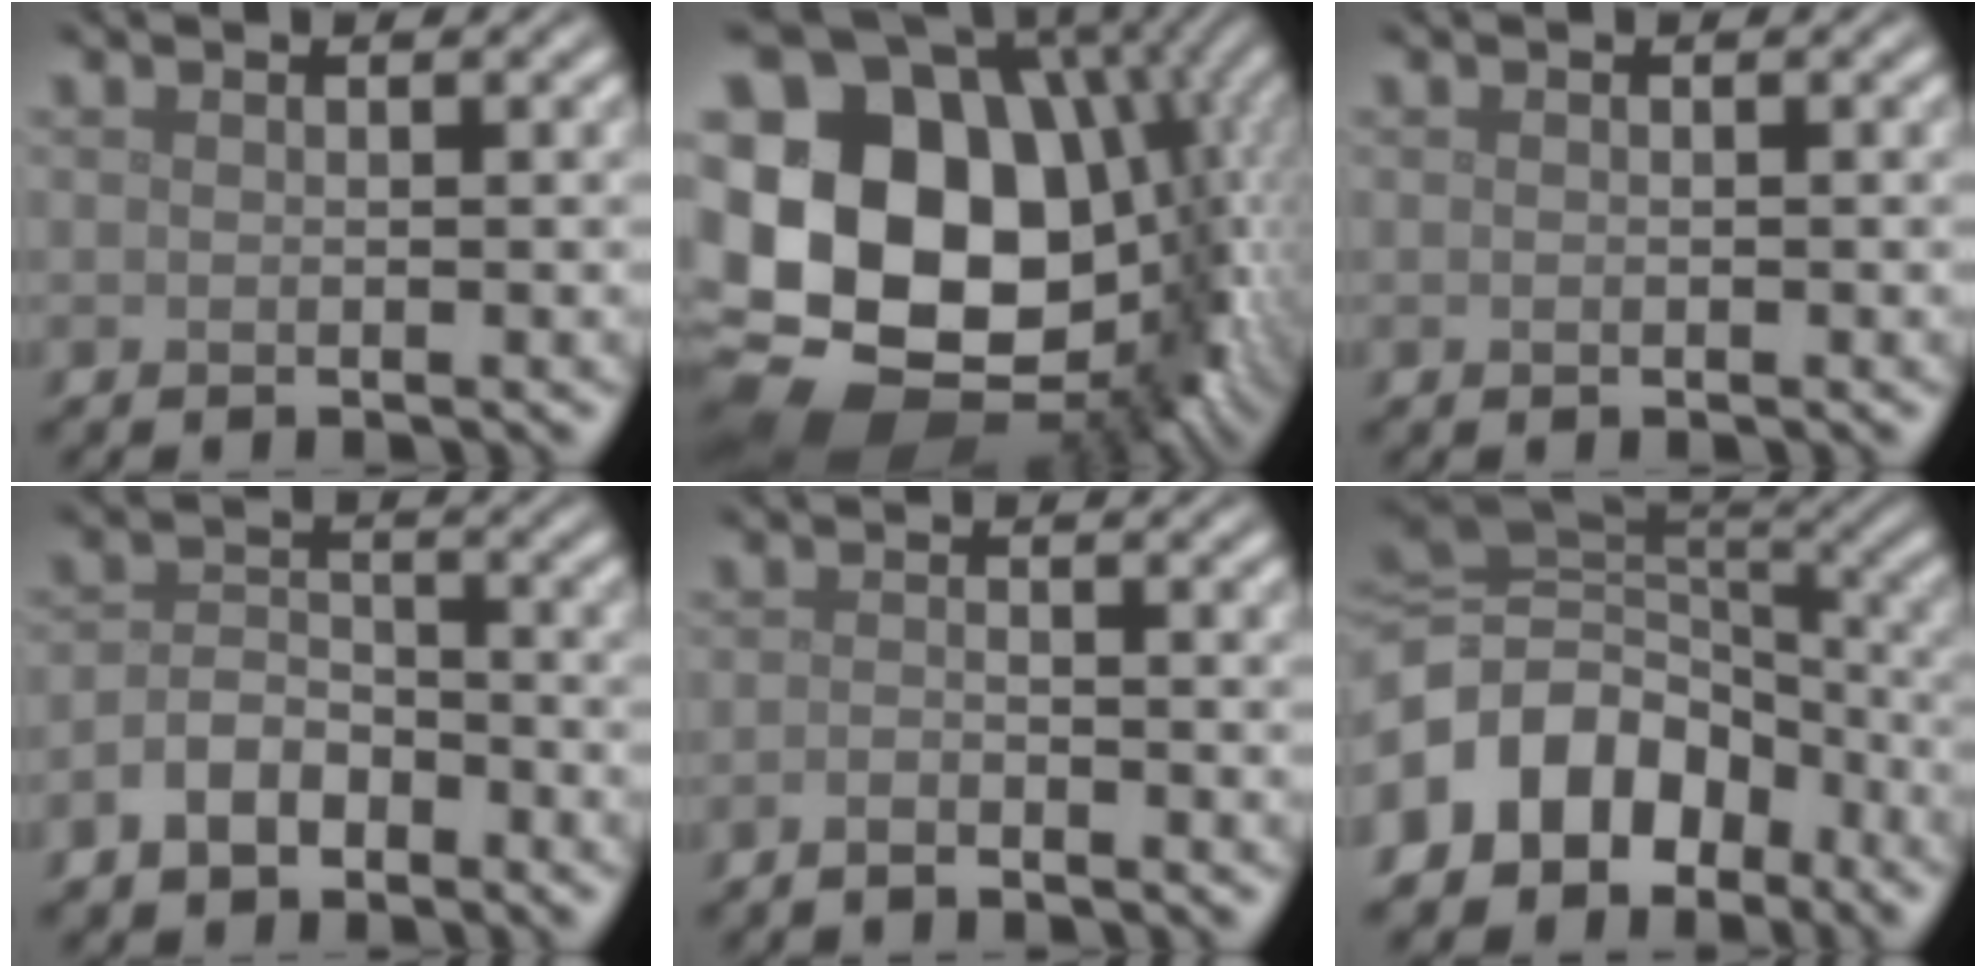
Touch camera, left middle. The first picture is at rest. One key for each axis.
{"total": 21.2, "fx": -0.2, "fy": 16.8, "fz": 13.0, "tx": -0.240, "ty": -0.007, "tz": 0.009}
{"total": 0.0}
{"total": 3.3, "fx": -2.1, "fy": 2.0, "fz": 1.7, "tx": -0.031, "ty": 0.007, "tz": -0.046}
{"total": 1.3, "fx": -1.0, "fy": 0.3, "fz": 0.7, "tx": -0.016, "ty": 0.001, "tz": -0.021}
{"total": 10.7, "fx": -5.1, "fy": 8.0, "fz": 4.8, "tx": -0.097, "ty": 0.007, "tz": -0.103}